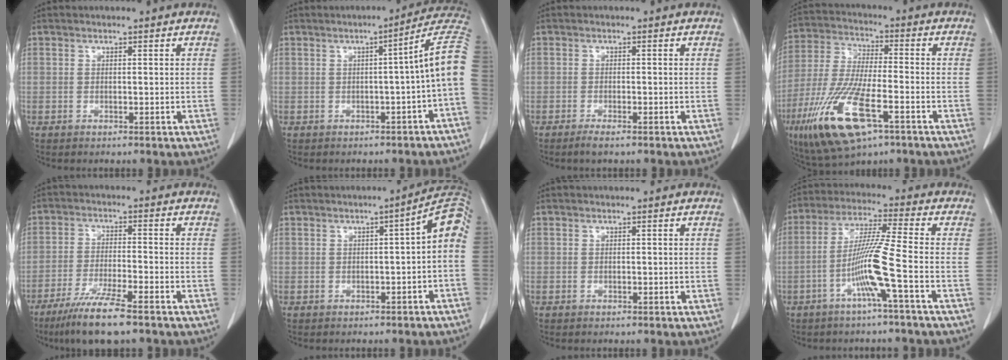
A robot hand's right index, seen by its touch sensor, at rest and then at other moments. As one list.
[{"total": 8.1, "force": [-1.2, -1.0, 8.0], "torque": [-0.088, 0.019, -0.024]}, {"total": 1.7, "force": [-1.3, -0.1, 1.2], "torque": [-0.023, -0.004, -0.025]}, {"total": 15.7, "force": [-7.5, 3.9, 13.3], "torque": [-0.286, -0.030, -0.134]}, {"total": 9.3, "force": [-6.8, 0.0, 6.3], "torque": [-0.114, -0.027, -0.118]}, {"total": 6.6, "force": [-1.0, 1.1, 6.4], "torque": [-0.075, 0.022, -0.018]}, {"total": 0.0}, {"total": 9.0, "force": [-3.2, -1.7, 8.2], "torque": [-0.161, 0.004, -0.063]}]